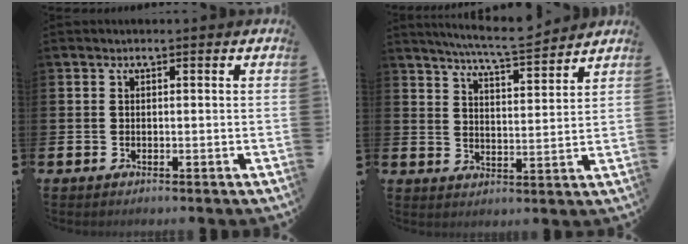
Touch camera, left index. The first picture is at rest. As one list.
[{"total": 6.6, "force": [6.4, -0.4, 1.7], "torque": [-0.052, -0.036, 0.113]}]